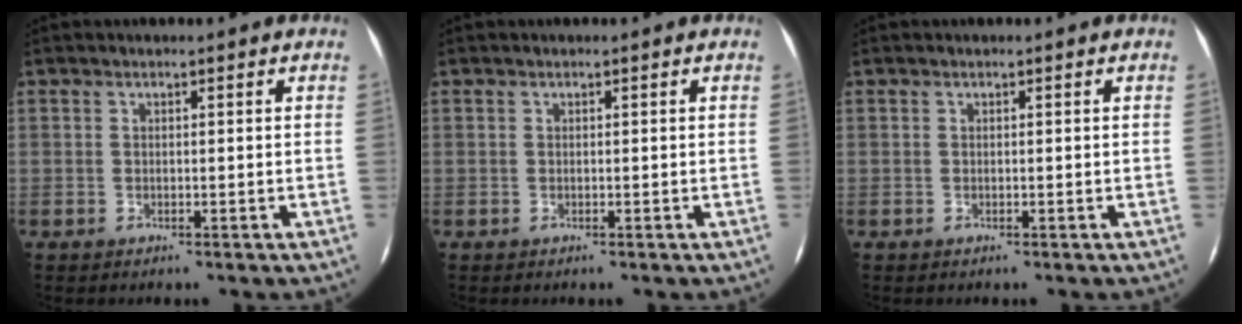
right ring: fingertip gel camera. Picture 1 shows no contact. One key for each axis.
{"total": 0.0}
{"total": 0.0}